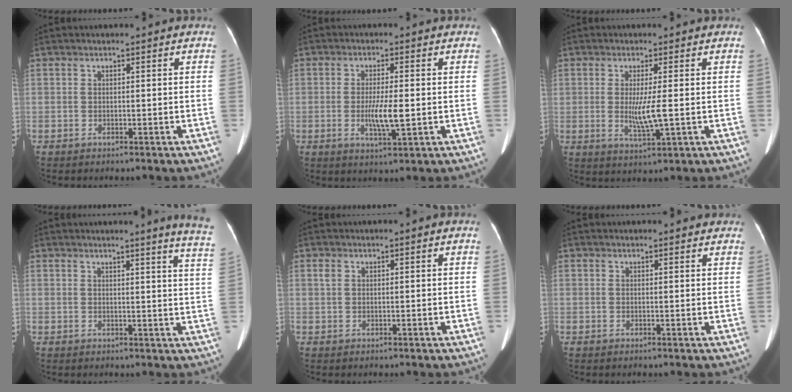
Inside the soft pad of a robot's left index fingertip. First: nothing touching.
{"total": 4.7, "force": [-1.1, 0.6, 4.5], "torque": [-0.087, -0.025, -0.020]}
{"total": 4.4, "force": [-0.5, 0.1, 4.4], "torque": [-0.082, -0.028, -0.007]}
{"total": 8.6, "force": [7.7, -1.5, 3.6], "torque": [-0.031, -0.084, 0.055]}
{"total": 1.2, "force": [0.8, 0.4, 0.8], "torque": [-0.022, 0.001, 0.014]}
{"total": 4.6, "force": [4.2, 1.1, 1.4], "torque": [-0.008, -0.008, 0.033]}